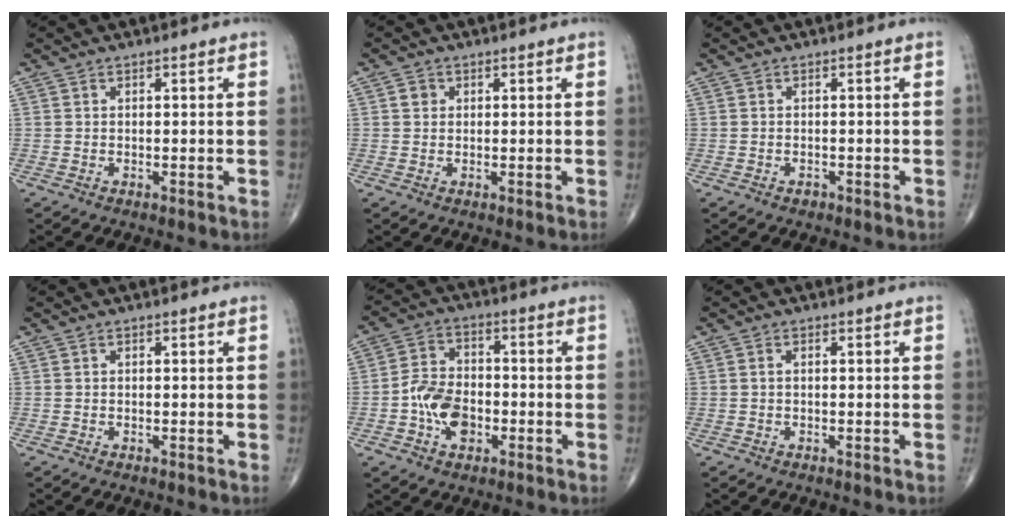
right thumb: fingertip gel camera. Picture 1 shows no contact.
{"total": 1.5, "force": [0.4, 1.4, 0.5], "torque": [-0.003, 0.001, 0.003]}
{"total": 0.8, "force": [-0.5, 0.6, 0.3], "torque": [-0.004, 0.002, -0.009]}
{"total": 0.0}
{"total": 10.5, "force": [-3.1, 7.2, 7.0], "torque": [-0.103, 0.029, -0.062]}
{"total": 0.8, "force": [0.0, 0.5, 0.6], "torque": [-0.012, 0.001, -0.002]}